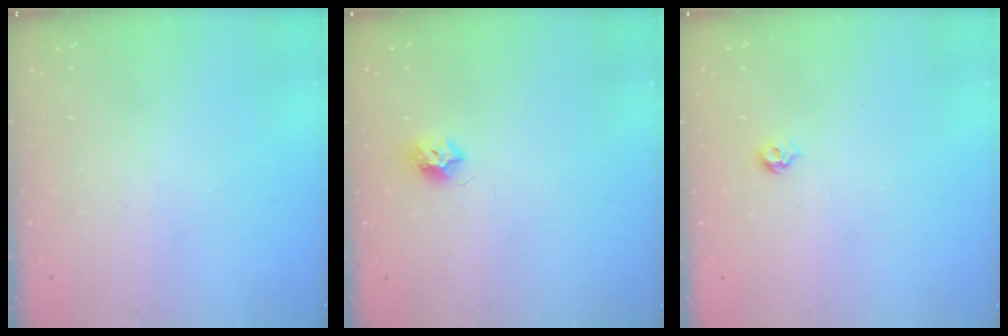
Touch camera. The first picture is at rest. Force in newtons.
{"total": 7.1, "press": 7.0, "slide": 0.3}
{"total": 4.4, "press": 4.3, "slide": 0.9}